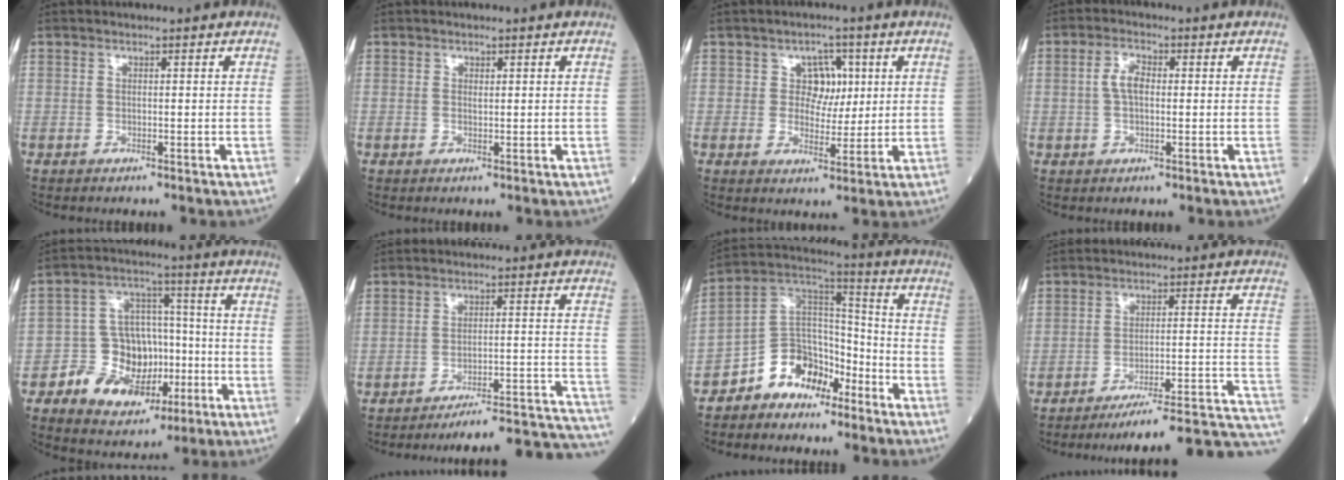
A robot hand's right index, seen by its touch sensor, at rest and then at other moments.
{"total": 0.6, "force": [0.3, 0.4, 0.3], "torque": [-0.004, -0.002, 0.004]}
{"total": 4.7, "force": [1.3, 3.7, 2.7], "torque": [-0.027, 0.007, 0.020]}
{"total": 3.4, "force": [0.2, 1.6, 3.0], "torque": [-0.064, 0.011, 0.003]}
{"total": 11.7, "force": [-4.2, 8.5, 6.9], "torque": [-0.121, 0.029, -0.059]}
{"total": 21.3, "force": [-20.8, -1.8, 4.3], "torque": [0.009, 0.003, -0.267]}
{"total": 10.0, "force": [-6.6, 6.5, 3.6], "torque": [-0.068, 0.054, -0.126]}
{"total": 19.4, "force": [-17.7, -0.7, 8.0], "torque": [-0.039, 0.014, -0.236]}